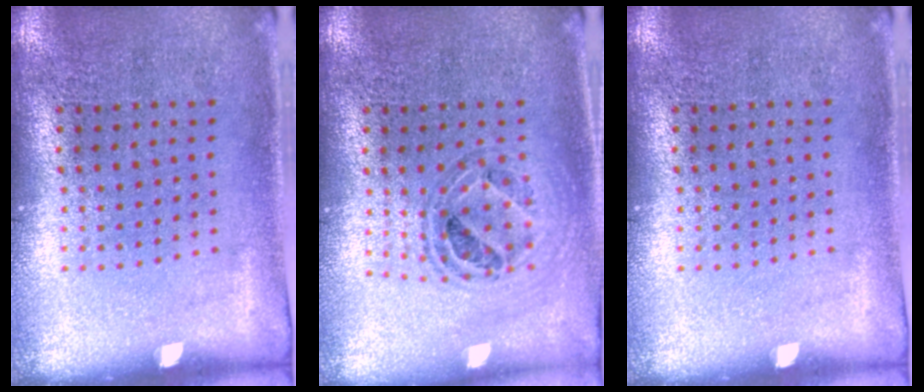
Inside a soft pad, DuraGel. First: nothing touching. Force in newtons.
{"total": 0.8, "press": 0.8, "slide": 0.0}
{"total": 0.0}